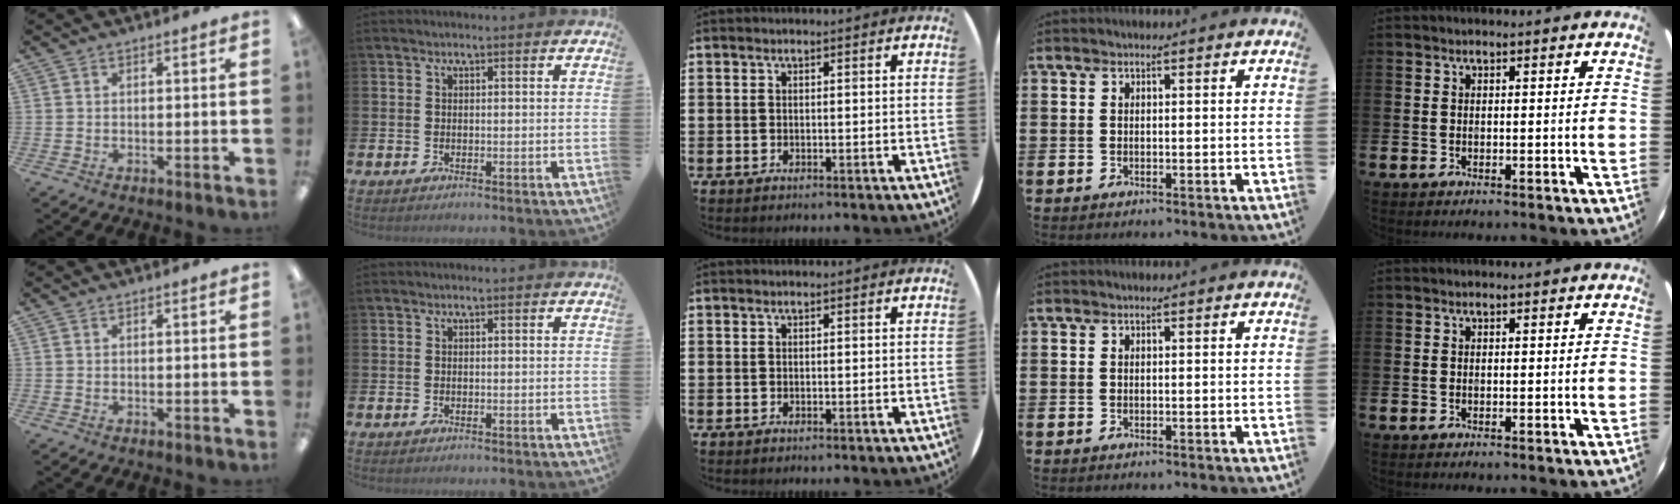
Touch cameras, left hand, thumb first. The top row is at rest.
{}